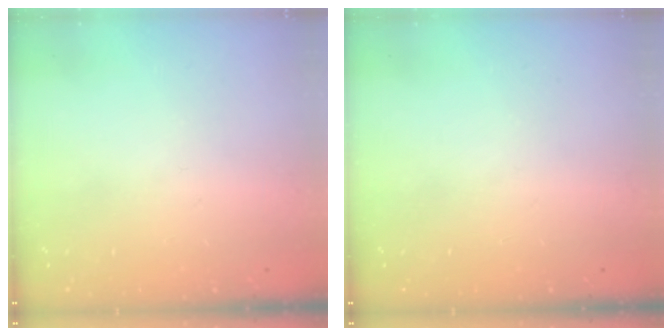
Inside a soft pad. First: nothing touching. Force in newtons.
{"total": 0.0}